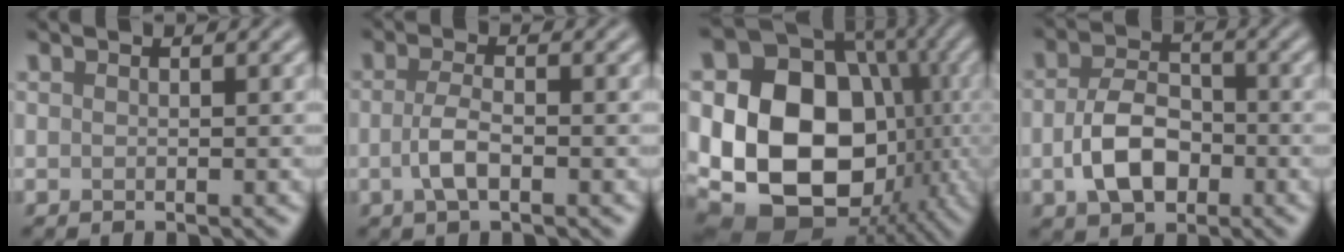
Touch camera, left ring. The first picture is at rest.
{"total": 2.7, "force": [-0.7, 0.9, 2.4], "torque": [-0.051, 0.000, -0.017]}
{"total": 18.2, "force": [-2.0, 14.3, 11.1], "torque": [-0.176, -0.016, -0.025]}
{"total": 5.4, "force": [-1.3, 3.5, 3.9], "torque": [-0.077, -0.001, -0.028]}